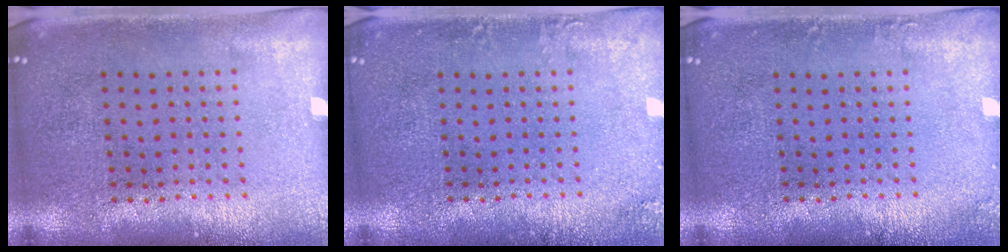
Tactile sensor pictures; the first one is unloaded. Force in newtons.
{"total": 1.5, "press": 1.5, "slide": 0.1}
{"total": 1.0, "press": 1.0, "slide": 0.2}